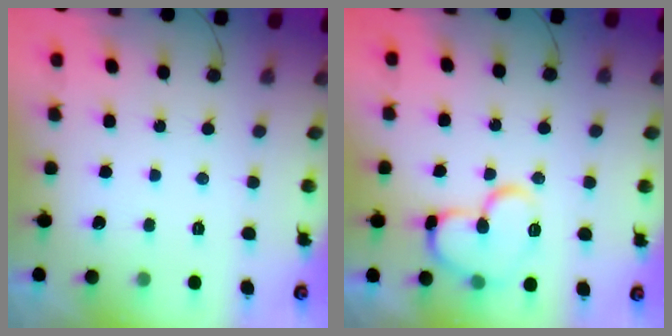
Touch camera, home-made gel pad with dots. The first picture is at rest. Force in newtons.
{"total": 13.7, "press": 13.6, "slide": 1.8}